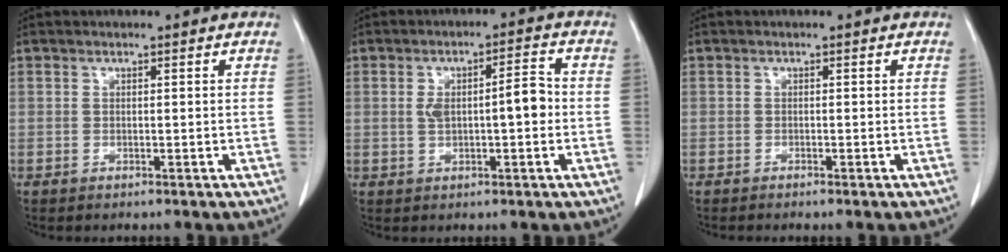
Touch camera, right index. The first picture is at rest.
{"total": 6.2, "force": [-0.1, 1.8, 5.9], "torque": [-0.104, 0.023, 0.003]}
{"total": 0.6, "force": [-0.5, -0.1, 0.2], "torque": [-0.005, 0.001, -0.009]}